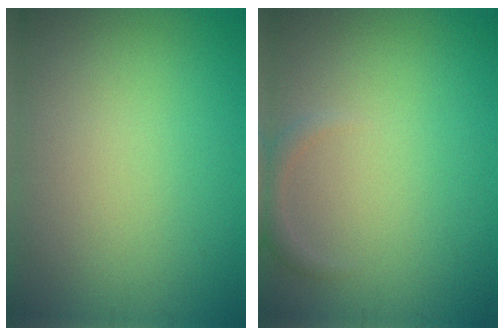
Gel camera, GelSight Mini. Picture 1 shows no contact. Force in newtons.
{"total": 1.2, "press": 1.2, "slide": 0.2}